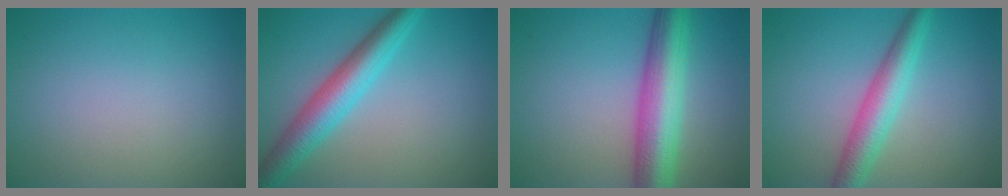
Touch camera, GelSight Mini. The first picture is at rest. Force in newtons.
{"total": 5.6, "press": 5.6, "slide": 0.1}
{"total": 8.1, "press": 8.1, "slide": 0.3}
{"total": 4.4, "press": 4.4, "slide": 0.1}